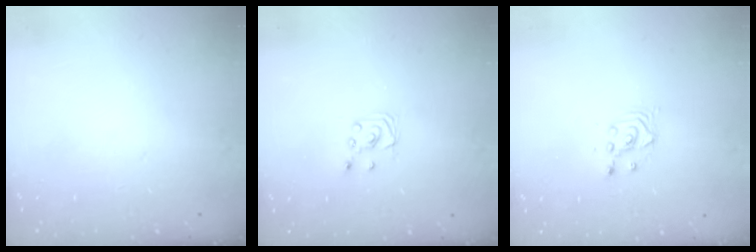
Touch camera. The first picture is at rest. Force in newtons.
{"total": 2.3, "press": 2.2, "slide": 0.3}
{"total": 2.4, "press": 2.4, "slide": 0.2}